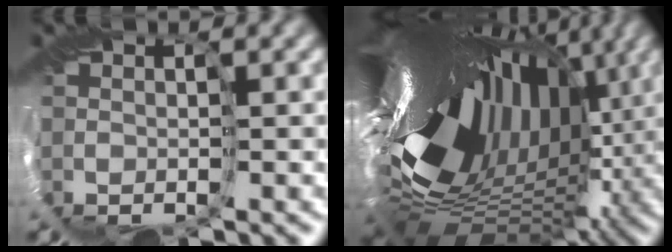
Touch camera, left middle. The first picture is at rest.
{"total": 17.8, "force": [2.7, 10.2, 14.4], "torque": [-0.255, -0.034, 0.047]}